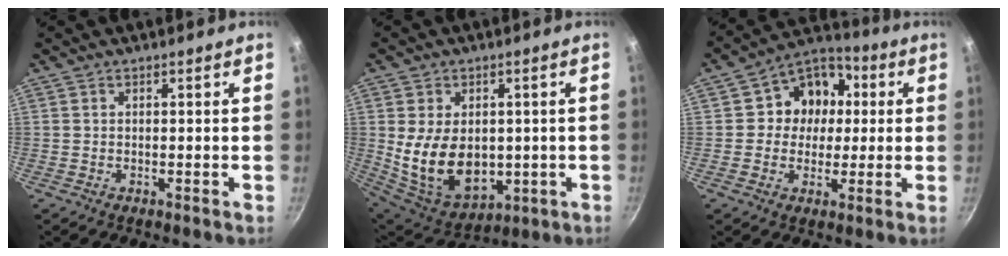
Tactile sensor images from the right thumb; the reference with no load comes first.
{"total": 15.9, "force": [-0.2, 11.1, 11.4], "torque": [-0.176, -0.021, 0.027]}
{"total": 11.3, "force": [1.4, 9.9, 5.2], "torque": [-0.037, 0.017, 0.002]}